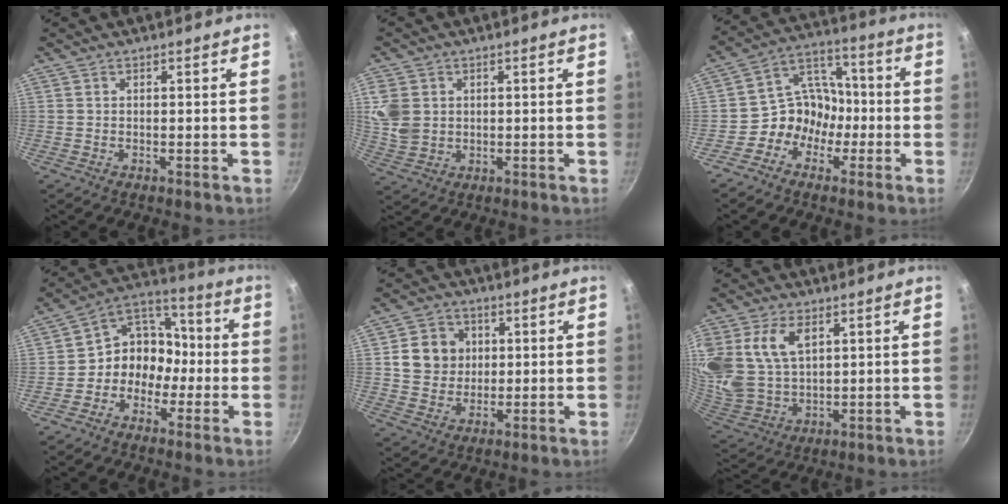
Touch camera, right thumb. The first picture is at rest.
{"total": 7.4, "force": [1.3, 6.2, 3.9], "torque": [-0.062, -0.012, 0.031]}
{"total": 9.8, "force": [-3.4, 8.3, 3.8], "torque": [-0.014, 0.060, -0.076]}
{"total": 10.6, "force": [-2.8, 9.1, 4.7], "torque": [-0.023, 0.060, -0.069]}
{"total": 8.8, "force": [1.6, 7.9, 3.5], "torque": [-0.029, 0.006, 0.024]}
{"total": 17.2, "force": [5.8, 11.7, 11.1], "torque": [-0.238, -0.013, 0.125]}